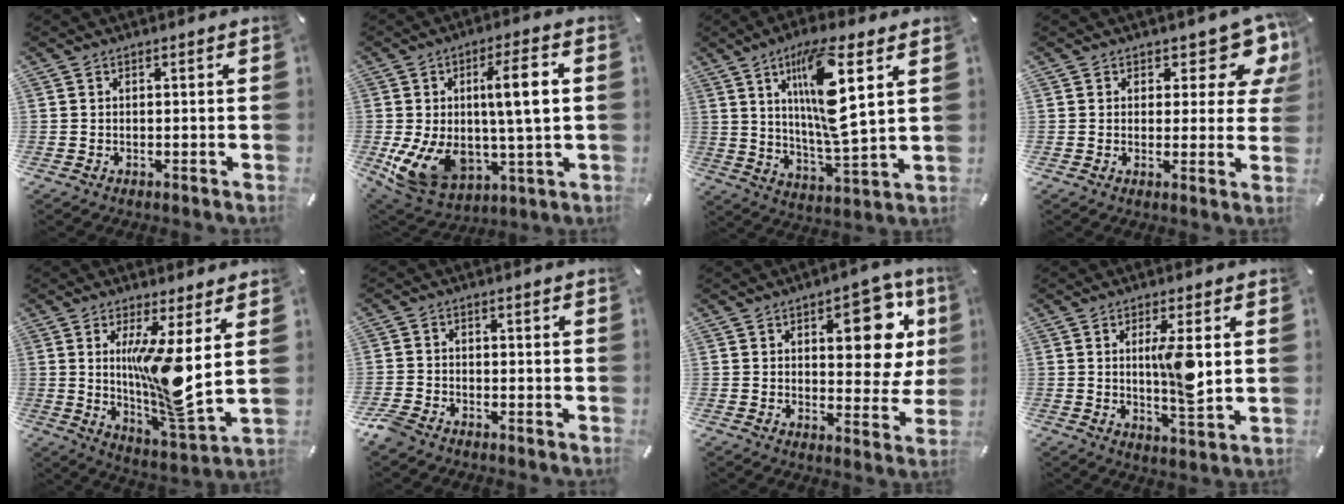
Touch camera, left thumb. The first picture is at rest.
{"total": 17.5, "force": [2.2, 9.0, 14.9], "torque": [-0.267, 0.000, 0.042]}
{"total": 15.5, "force": [6.3, 3.3, 13.8], "torque": [-0.270, -0.026, 0.090]}
{"total": 10.0, "force": [6.1, 5.3, 5.9], "torque": [-0.058, -0.049, 0.103]}
{"total": 15.2, "force": [2.8, 2.8, 14.7], "torque": [-0.256, -0.043, 0.037]}
{"total": 3.0, "force": [-2.4, 1.5, 1.1], "torque": [-0.037, 0.006, -0.051]}
{"total": 15.6, "force": [5.8, 8.0, 12.1], "torque": [-0.131, -0.027, 0.087]}
{"total": 9.5, "force": [1.6, 2.4, 9.1], "torque": [-0.161, -0.016, 0.018]}